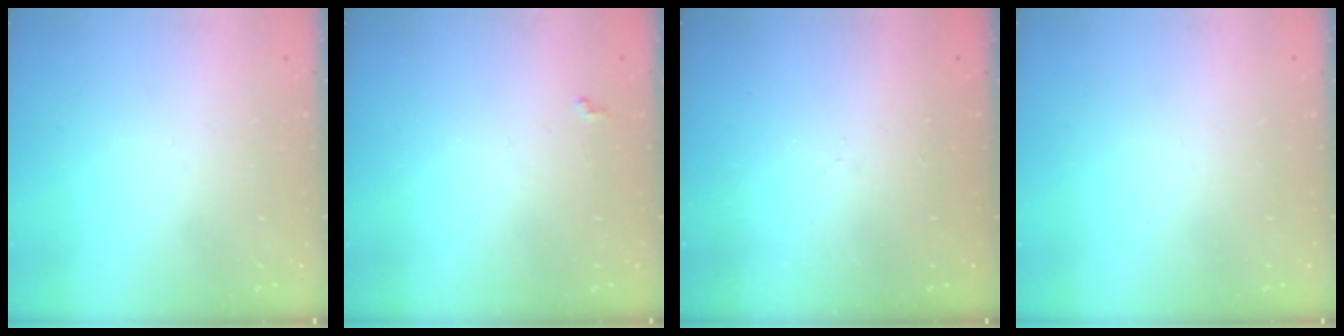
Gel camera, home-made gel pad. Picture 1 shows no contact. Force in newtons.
{"total": 4.2, "press": 4.2, "slide": 0.5}
{"total": 6.2, "press": 6.2, "slide": 0.7}
{"total": 0.0}